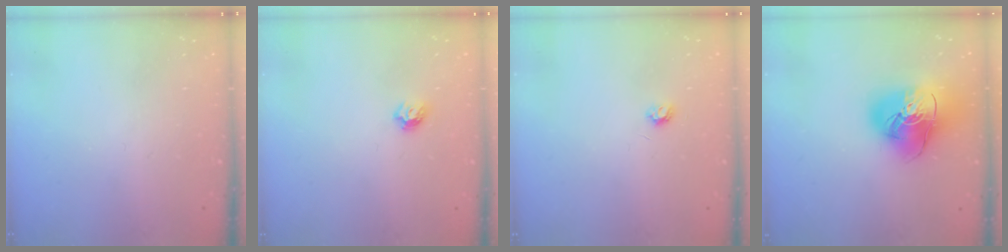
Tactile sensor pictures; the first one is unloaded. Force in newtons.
{"total": 5.5, "press": 5.5, "slide": 0.8}
{"total": 3.7, "press": 3.7, "slide": 0.4}
{"total": 19.5, "press": 19.4, "slide": 2.3}